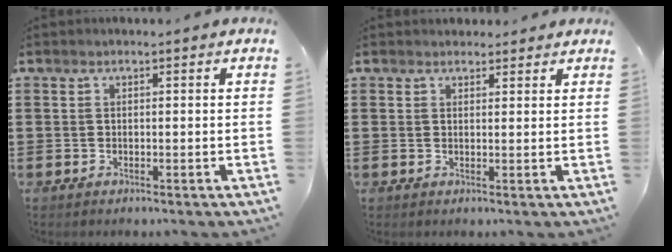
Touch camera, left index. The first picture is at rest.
{"total": 1.8, "force": [1.6, 0.6, 0.1], "torque": [0.003, 0.000, 0.031]}